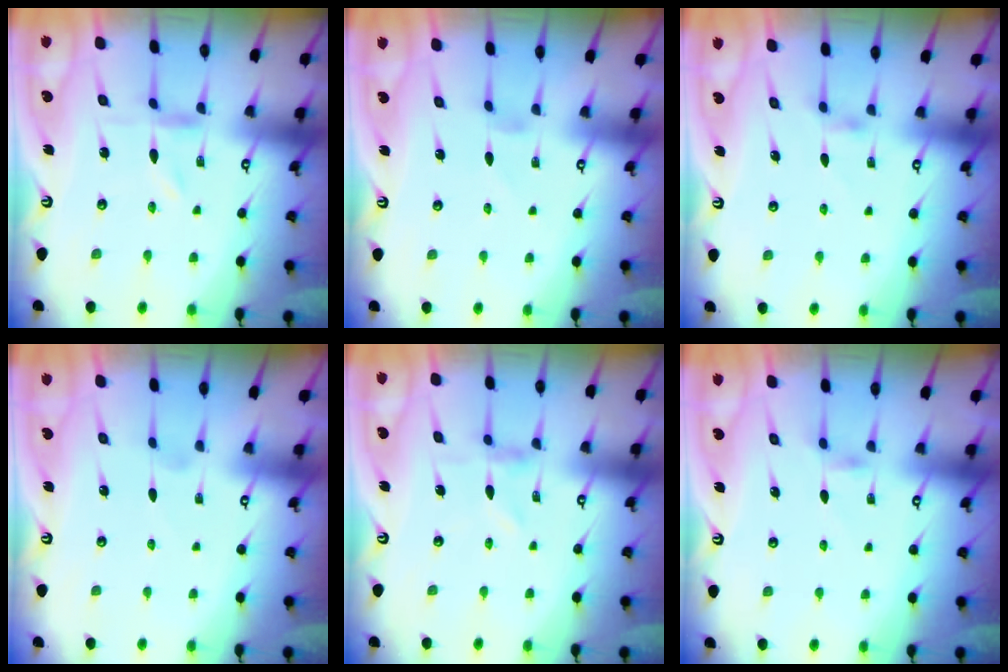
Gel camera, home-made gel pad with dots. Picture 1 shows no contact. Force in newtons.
{"total": 0.7, "press": 0.6, "slide": 0.4}
{"total": 2.4, "press": 2.3, "slide": 0.5}
{"total": 0.0}
{"total": 2.6, "press": 2.6, "slide": 0.3}
{"total": 2.7, "press": 2.7, "slide": 0.5}